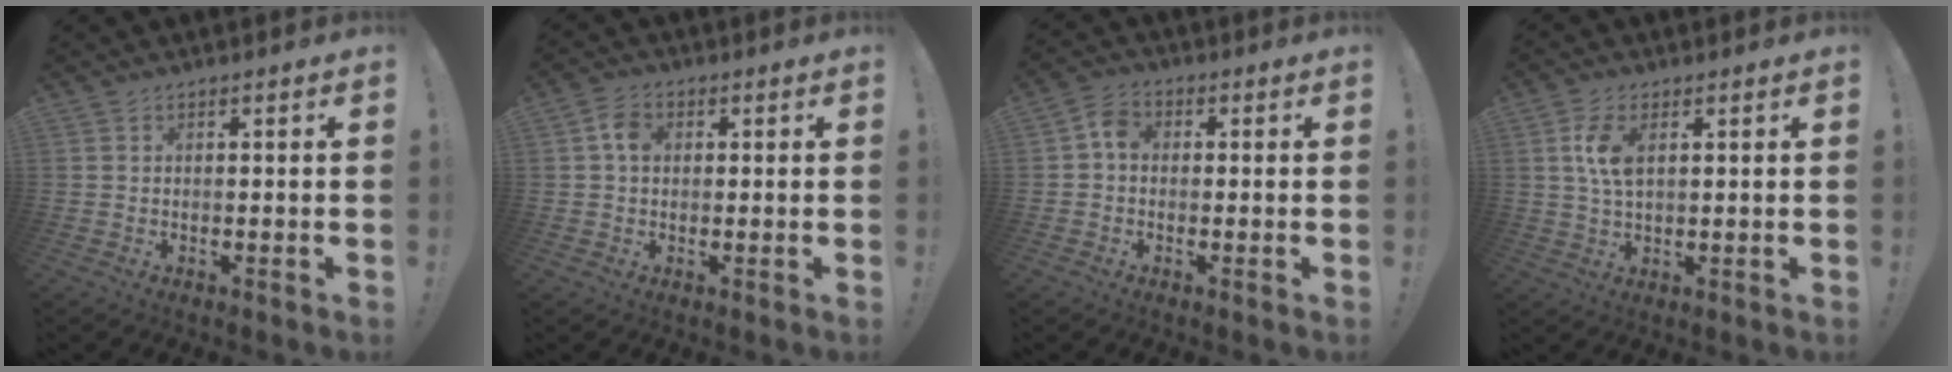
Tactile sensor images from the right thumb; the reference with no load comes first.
{"total": 4.9, "force": [0.8, 3.7, 3.2], "torque": [-0.049, 0.009, 0.013]}
{"total": 4.7, "force": [-0.2, 3.5, 3.1], "torque": [-0.050, 0.015, -0.002]}
{"total": 6.9, "force": [2.0, 3.4, 5.7], "torque": [-0.111, -0.006, 0.030]}